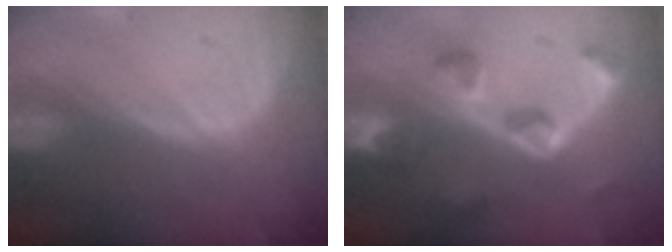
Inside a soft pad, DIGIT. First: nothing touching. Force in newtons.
{"total": 7.7, "press": 7.0, "slide": 3.1}